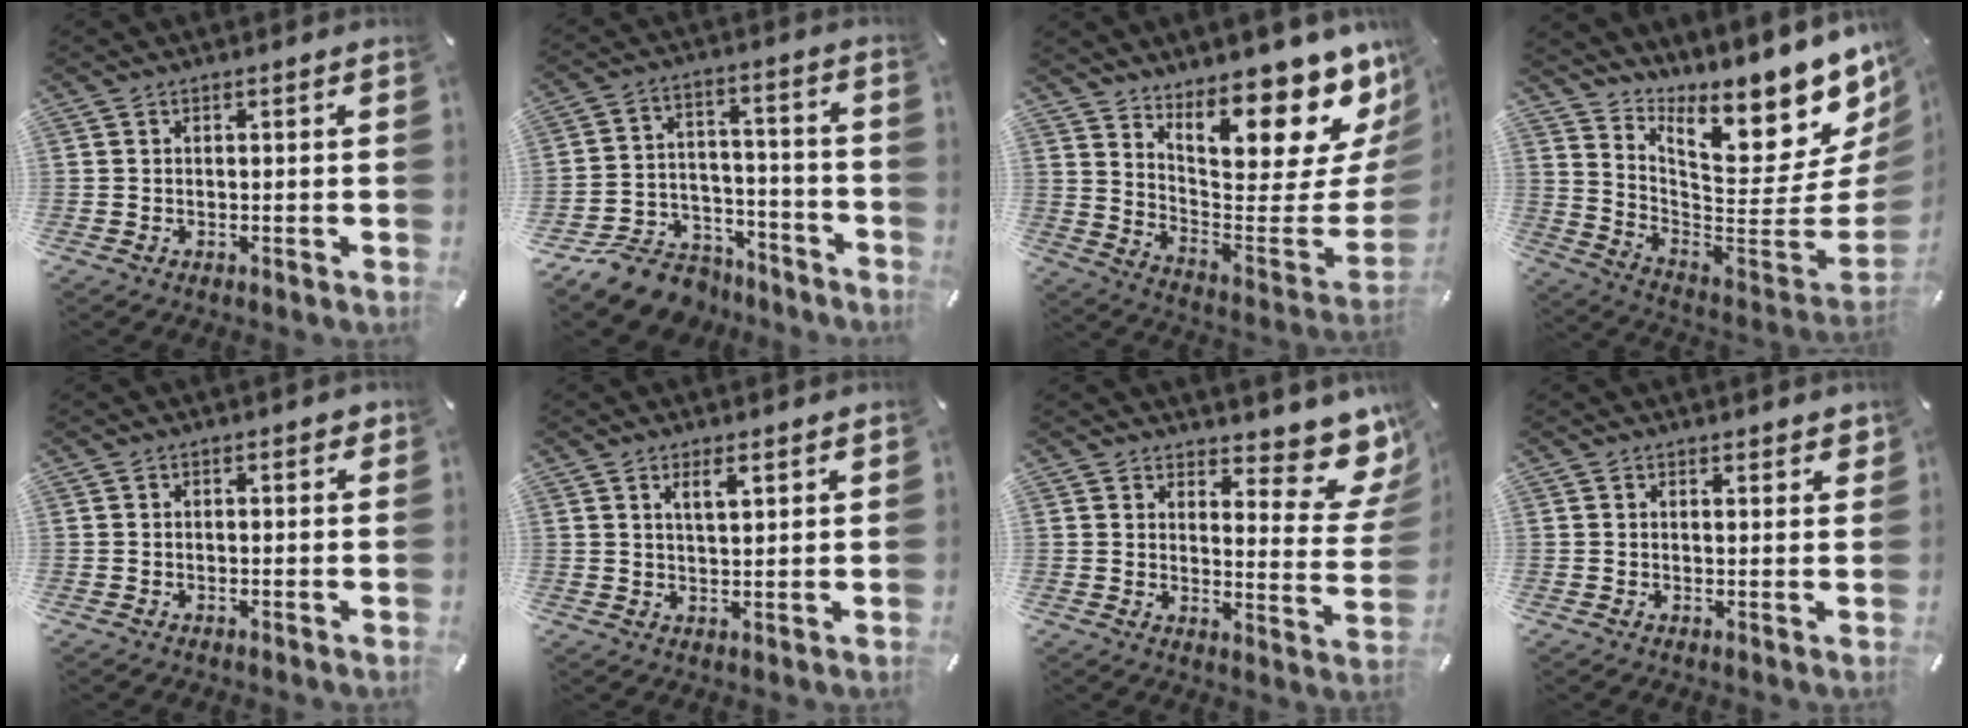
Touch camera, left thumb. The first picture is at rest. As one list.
[{"total": 12.2, "force": [-9.0, 7.3, 3.5], "torque": [-0.046, 0.068, -0.157]}, {"total": 19.0, "force": [14.7, 6.0, 10.5], "torque": [-0.092, -0.141, 0.231]}, {"total": 16.8, "force": [13.3, 4.8, 9.1], "torque": [-0.101, -0.142, 0.212]}, {"total": 0.7, "force": [0.2, 0.5, 0.4], "torque": [-0.001, 0.000, 0.001]}, {"total": 4.0, "force": [2.4, 1.4, 2.9], "torque": [-0.046, -0.006, 0.039]}, {"total": 11.2, "force": [8.3, 4.6, 6.0], "torque": [-0.061, -0.081, 0.144]}, {"total": 1.6, "force": [1.4, 0.6, 0.4], "torque": [0.000, -0.005, 0.026]}]